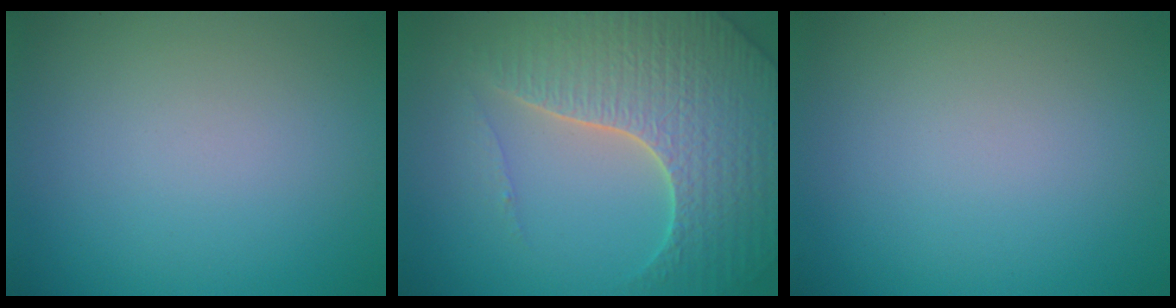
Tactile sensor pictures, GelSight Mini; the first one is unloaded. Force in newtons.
{"total": 6.9, "press": 6.7, "slide": 1.5}
{"total": 0.0}